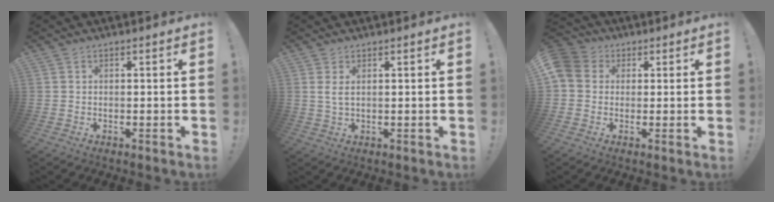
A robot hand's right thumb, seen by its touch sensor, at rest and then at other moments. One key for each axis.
{"total": 3.0, "fx": 1.3, "fy": 1.0, "fz": 2.5, "tx": -0.042, "ty": -0.001, "tz": 0.021}
{"total": 6.5, "fx": 1.1, "fy": 5.9, "fz": 2.5, "tx": -0.046, "ty": 0.003, "tz": 0.025}